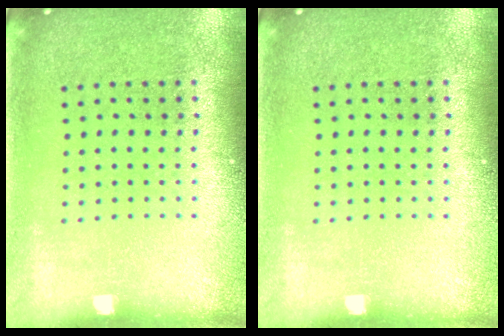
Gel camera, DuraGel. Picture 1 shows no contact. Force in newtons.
{"total": 0.0}